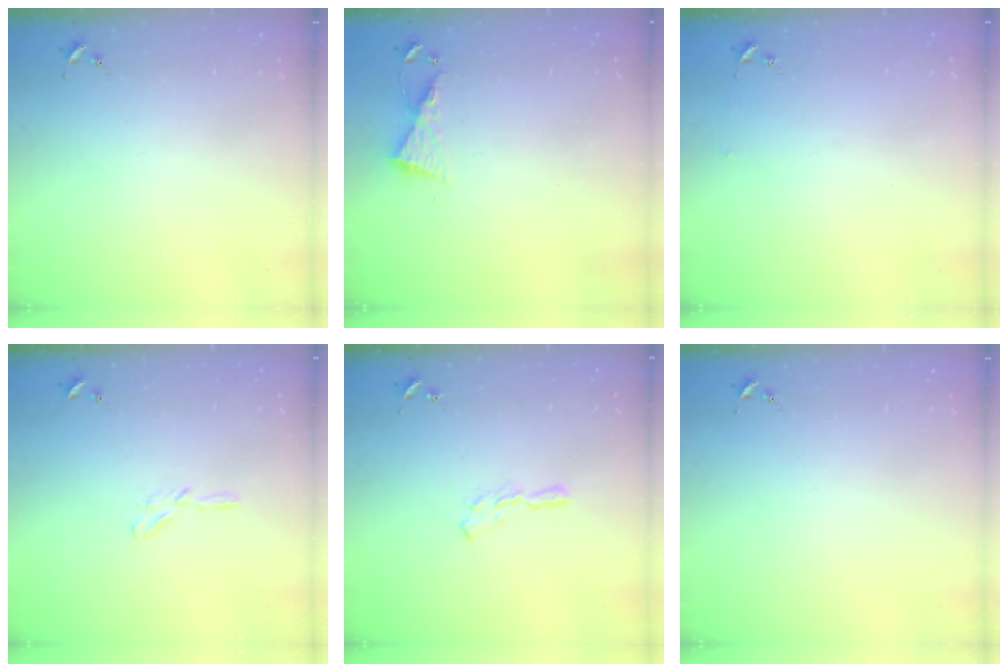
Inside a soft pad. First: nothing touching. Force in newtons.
{"total": 6.0, "press": 6.0, "slide": 0.6}
{"total": 2.5, "press": 2.5, "slide": 0.2}
{"total": 3.8, "press": 3.8, "slide": 0.3}
{"total": 5.8, "press": 5.8, "slide": 0.5}
{"total": 0.0}